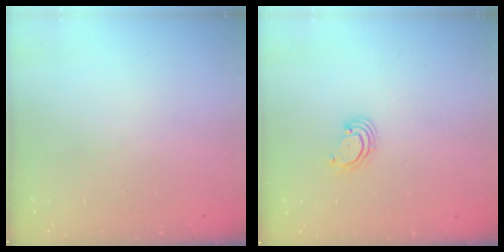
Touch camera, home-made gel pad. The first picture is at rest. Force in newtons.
{"total": 2.7, "press": 2.6, "slide": 0.6}